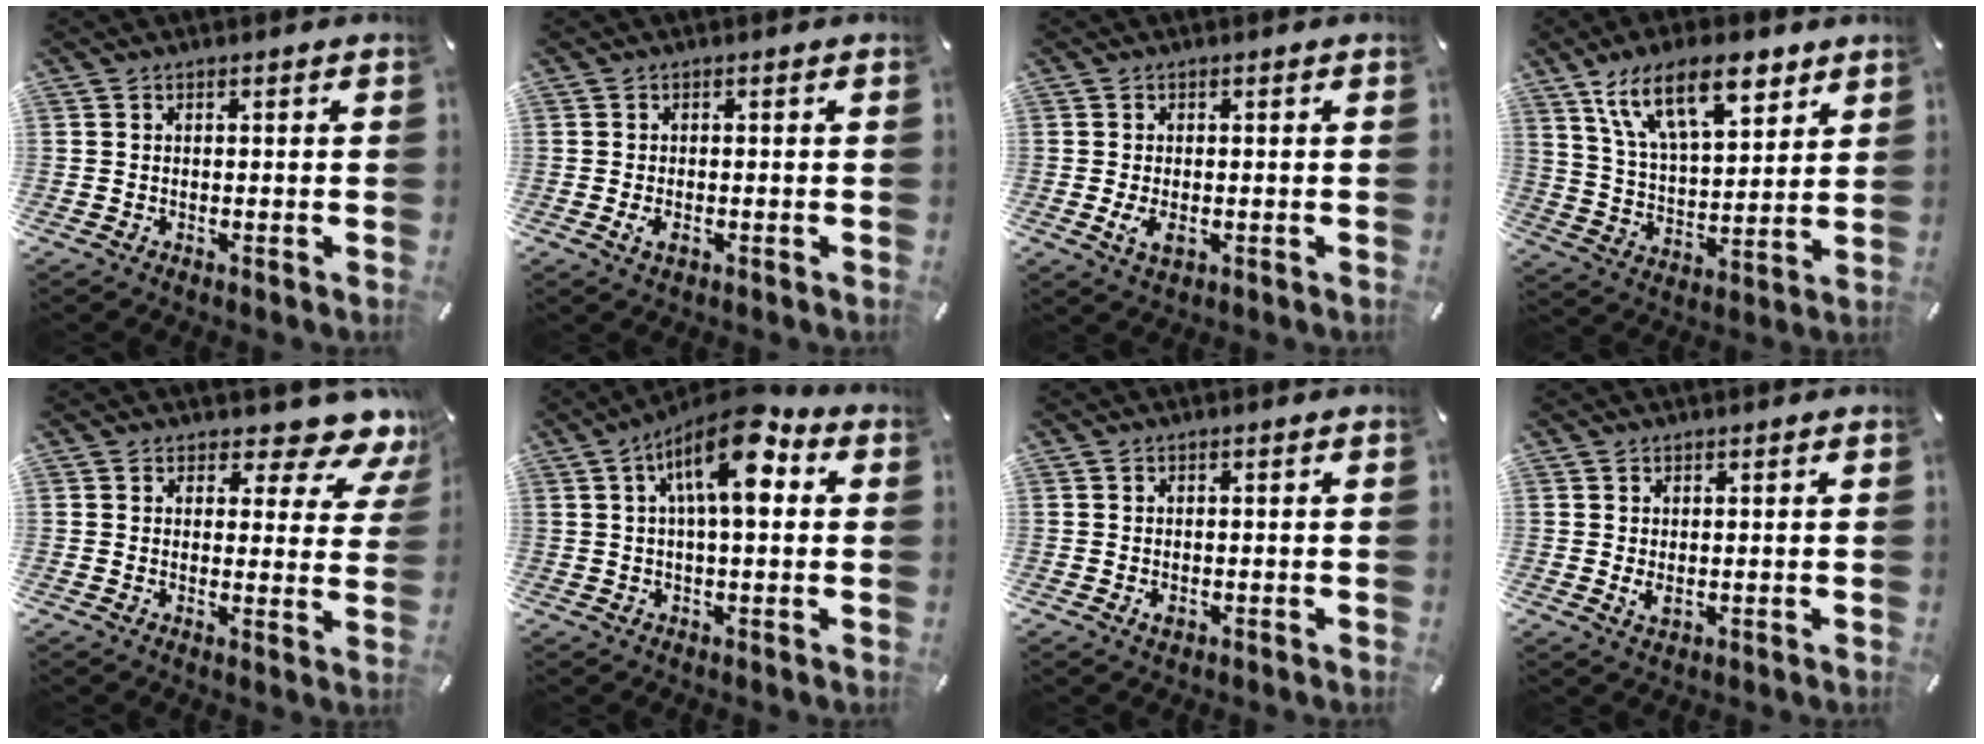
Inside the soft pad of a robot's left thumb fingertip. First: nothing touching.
{"total": 2.1, "force": [-0.7, 1.2, 1.6], "torque": [-0.044, -0.005, -0.015]}
{"total": 3.5, "force": [-0.6, 2.0, 2.8], "torque": [-0.062, -0.009, -0.016]}
{"total": 17.2, "force": [10.3, 7.8, 11.3], "torque": [-0.208, -0.030, 0.179]}
{"total": 7.9, "force": [6.2, 3.2, 3.7], "torque": [-0.036, -0.057, 0.103]}
{"total": 13.3, "force": [4.7, 5.3, 11.3], "torque": [-0.182, -0.017, 0.076]}
{"total": 1.3, "force": [-0.3, 0.9, 0.9], "torque": [-0.023, -0.002, -0.008]}
{"total": 2.3, "force": [0.3, 1.3, 1.8], "torque": [-0.034, -0.004, 0.002]}